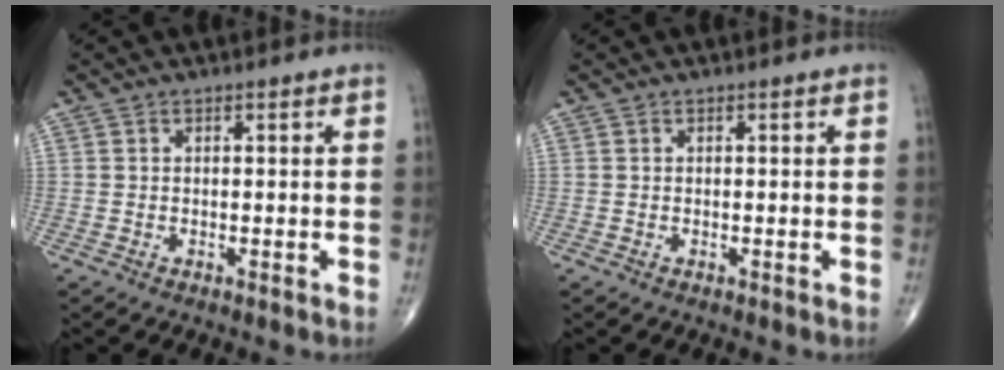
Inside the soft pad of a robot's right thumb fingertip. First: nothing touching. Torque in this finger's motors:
{"motor_torque": [0.03, 0.03, 0.00, 0.04, 0.01]}